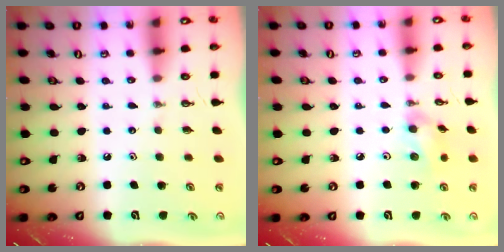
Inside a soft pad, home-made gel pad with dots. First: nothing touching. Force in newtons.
{"total": 8.2, "press": 7.8, "slide": 2.6}